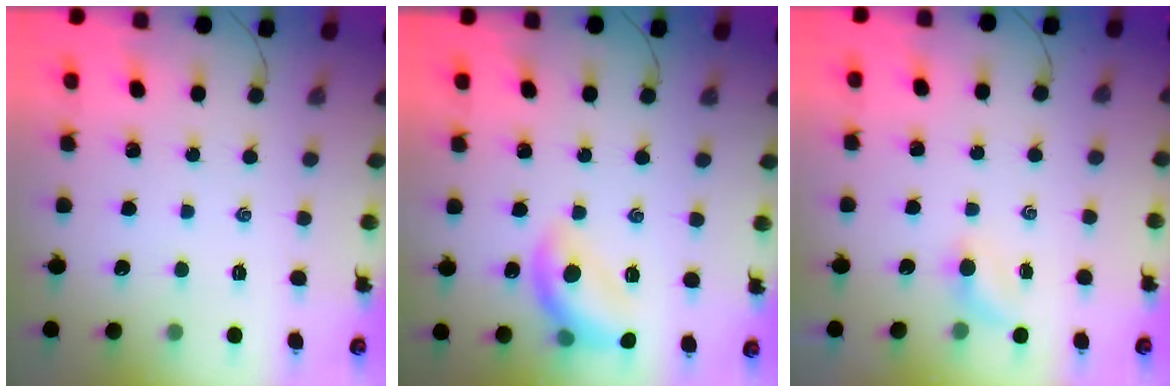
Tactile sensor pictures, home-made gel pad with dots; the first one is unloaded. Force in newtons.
{"total": 12.9, "press": 12.8, "slide": 1.7}
{"total": 2.4, "press": 2.3, "slide": 0.7}